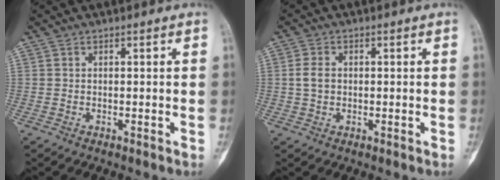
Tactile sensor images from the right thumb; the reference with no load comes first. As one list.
[{"total": 3.3, "force": [0.3, 2.4, 2.2], "torque": [-0.045, 0.005, 0.004]}]